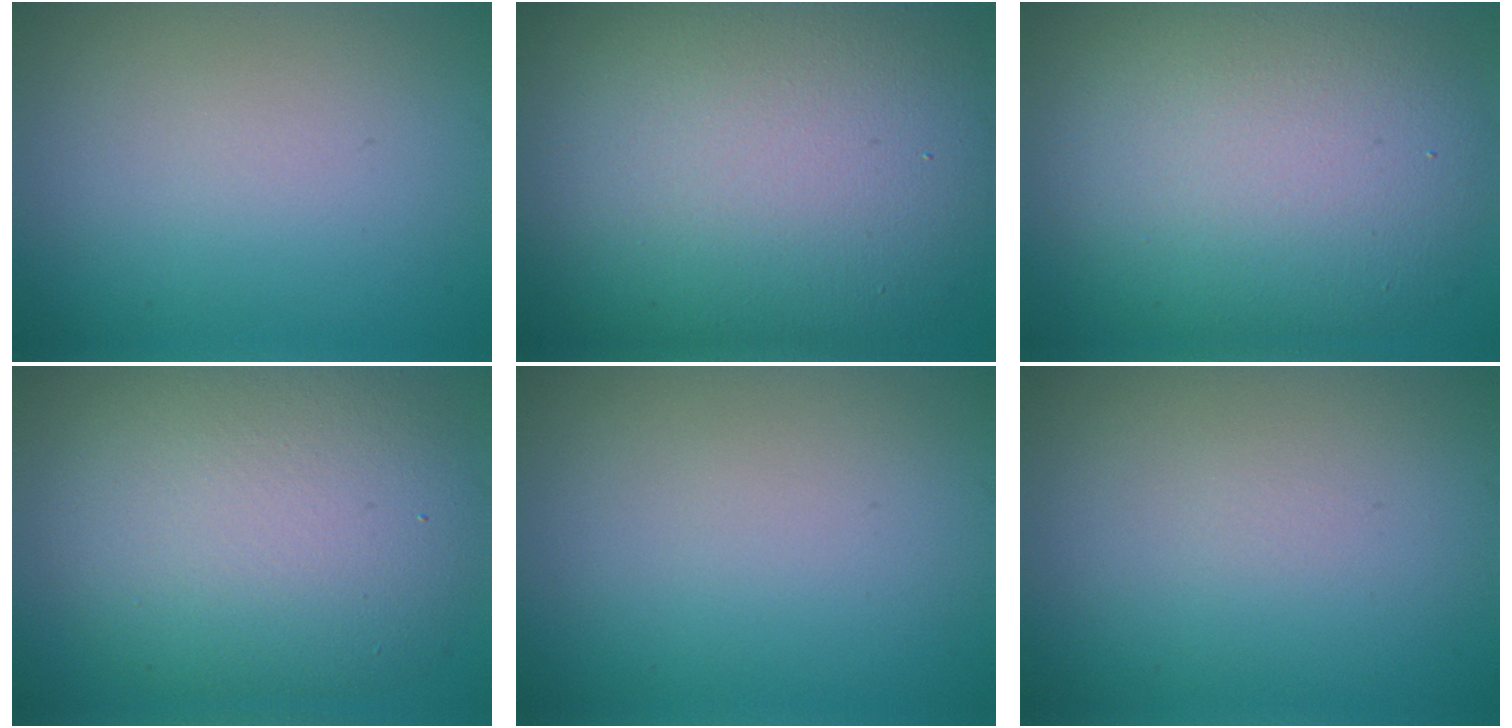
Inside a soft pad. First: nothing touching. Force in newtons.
{"total": 16.6, "press": 16.5, "slide": 1.5}
{"total": 11.8, "press": 11.8, "slide": 0.7}
{"total": 10.3, "press": 10.2, "slide": 0.7}
{"total": 0.0}
{"total": 0.0}